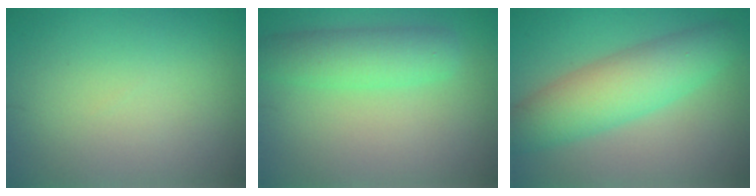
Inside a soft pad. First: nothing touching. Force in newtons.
{"total": 3.9, "press": 3.9, "slide": 0.2}
{"total": 6.2, "press": 6.2, "slide": 0.1}